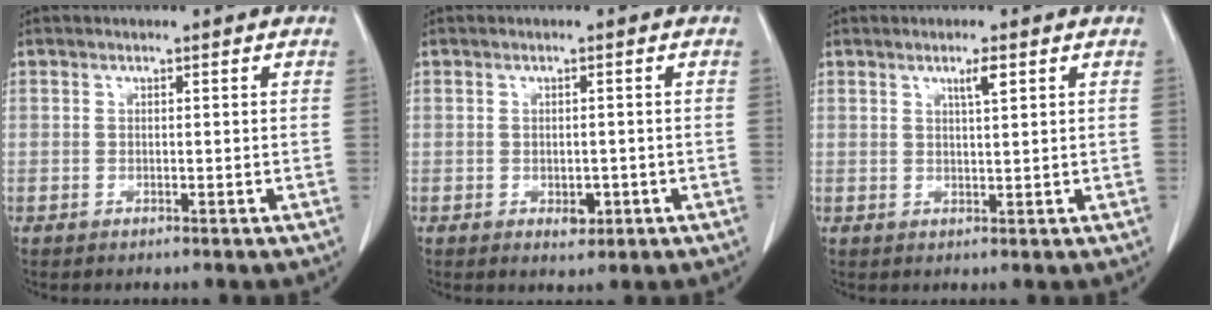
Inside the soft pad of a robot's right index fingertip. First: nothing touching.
{"total": 2.3, "force": [-0.8, 1.4, 1.6], "torque": [-0.023, 0.001, -0.004]}
{"total": 2.2, "force": [1.2, 0.1, 1.8], "torque": [-0.036, -0.002, 0.022]}